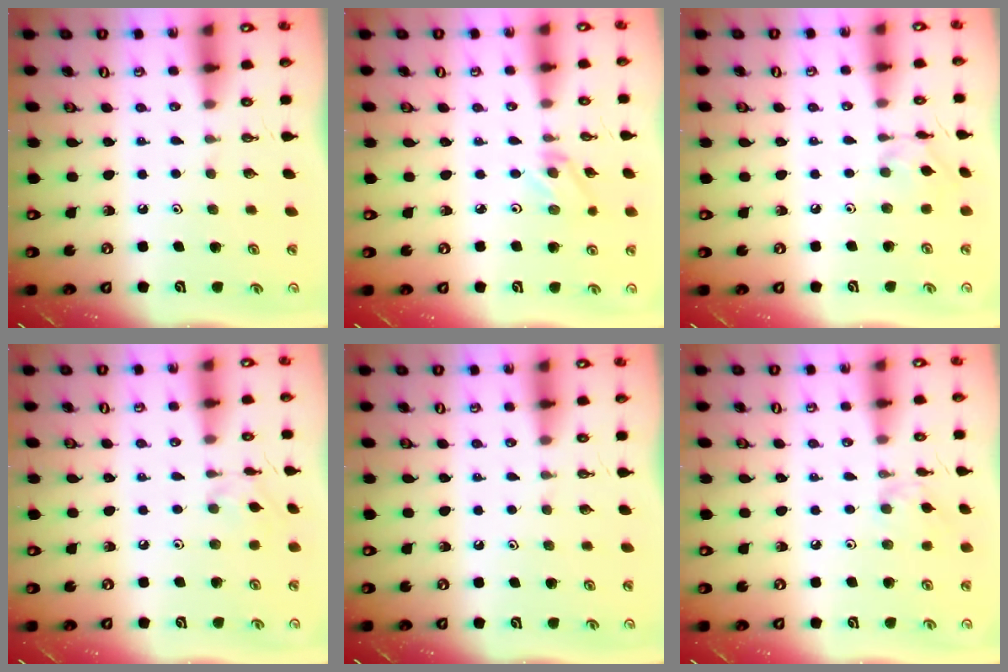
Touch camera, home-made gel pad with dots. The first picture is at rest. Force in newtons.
{"total": 2.2, "press": 2.2, "slide": 0.3}
{"total": 3.1, "press": 3.1, "slide": 0.2}
{"total": 1.6, "press": 1.6, "slide": 0.2}
{"total": 0.0}
{"total": 1.8, "press": 1.8, "slide": 0.3}